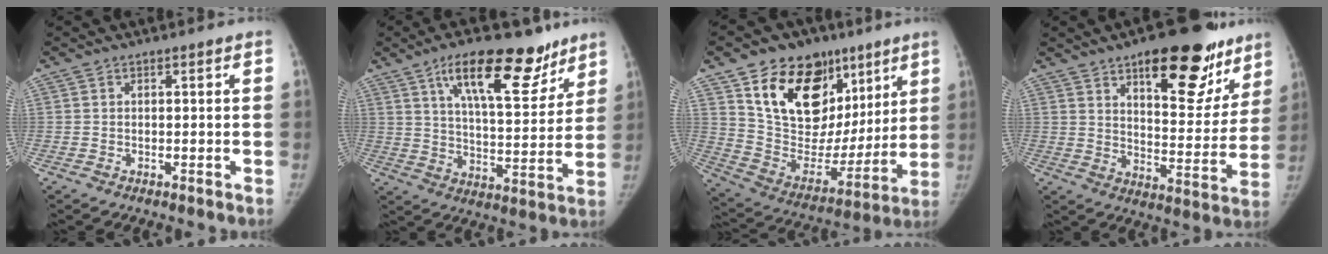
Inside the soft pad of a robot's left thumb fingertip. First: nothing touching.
{"total": 18.2, "force": [11.2, 7.1, 12.4], "torque": [-0.148, -0.050, 0.179]}
{"total": 25.3, "force": [12.6, 16.8, 14.0], "torque": [-0.174, -0.016, 0.224]}
{"total": 22.5, "force": [13.6, 9.4, 15.2], "torque": [-0.146, -0.060, 0.193]}